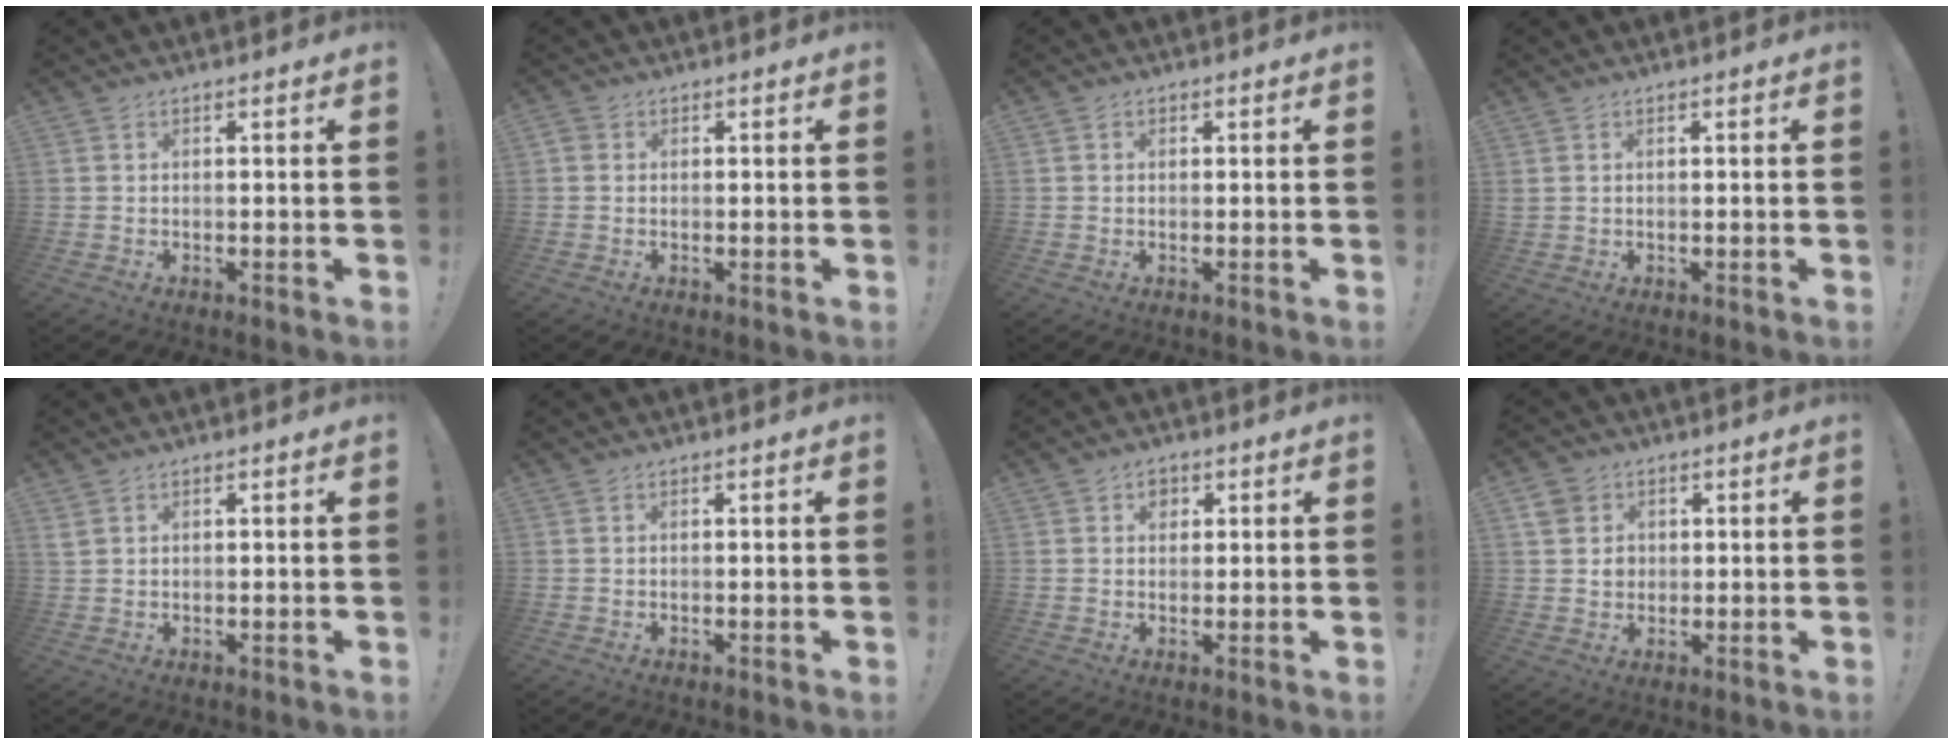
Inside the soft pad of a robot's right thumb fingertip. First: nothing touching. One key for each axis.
{"total": 1.3, "fx": 0.3, "fy": 1.2, "fz": 0.4, "tx": 0.001, "ty": 0.001, "tz": 0.004}
{"total": 0.8, "fx": 0.1, "fy": 0.8, "fz": 0.2, "tx": 0.005, "ty": -0.001, "tz": 0.001}
{"total": 0.8, "fx": 0.4, "fy": 0.6, "fz": 0.3, "tx": -0.008, "ty": 0.003, "tz": 0.007}
{"total": 1.6, "fx": 1.0, "fy": 0.8, "fz": 1.0, "tx": -0.021, "ty": 0.003, "tz": 0.020}
{"total": 0.0}
{"total": 3.0, "fx": 1.2, "fy": 2.5, "fz": 1.3, "tx": -0.008, "ty": -0.004, "tz": 0.017}
{"total": 5.5, "fx": 1.8, "fy": 5.0, "fz": 1.4, "tx": -0.017, "ty": -0.007, "tz": 0.033}